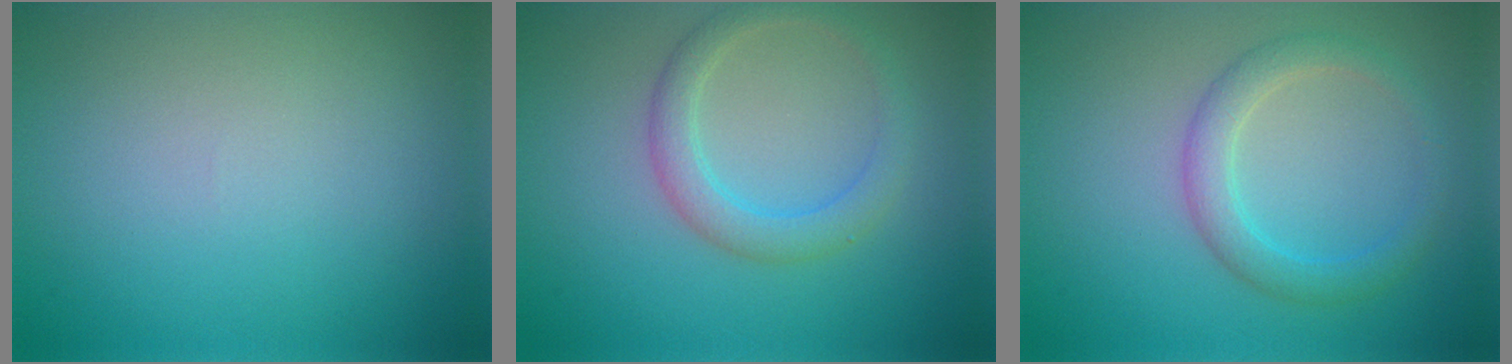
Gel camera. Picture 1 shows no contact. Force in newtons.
{"total": 2.8, "press": 2.8, "slide": 0.1}
{"total": 2.8, "press": 2.8, "slide": 0.1}